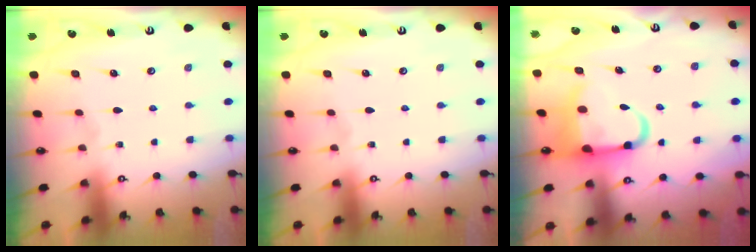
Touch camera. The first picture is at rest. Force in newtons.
{"total": 0.0}
{"total": 8.5, "press": 8.2, "slide": 2.0}